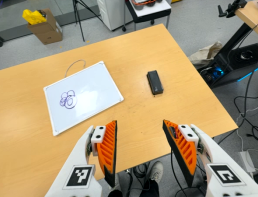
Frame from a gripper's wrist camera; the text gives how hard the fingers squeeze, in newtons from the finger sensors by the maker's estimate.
{"total": 0.0}